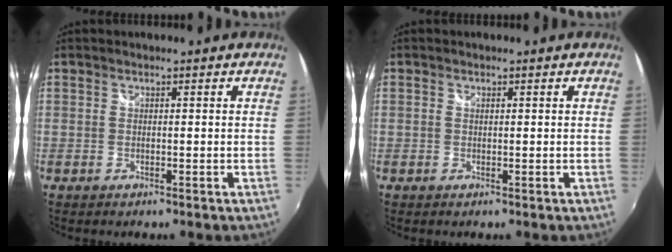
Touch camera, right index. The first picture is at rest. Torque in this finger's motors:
{"motor_torque": [-0.10, -0.02, -0.03, -0.01]}